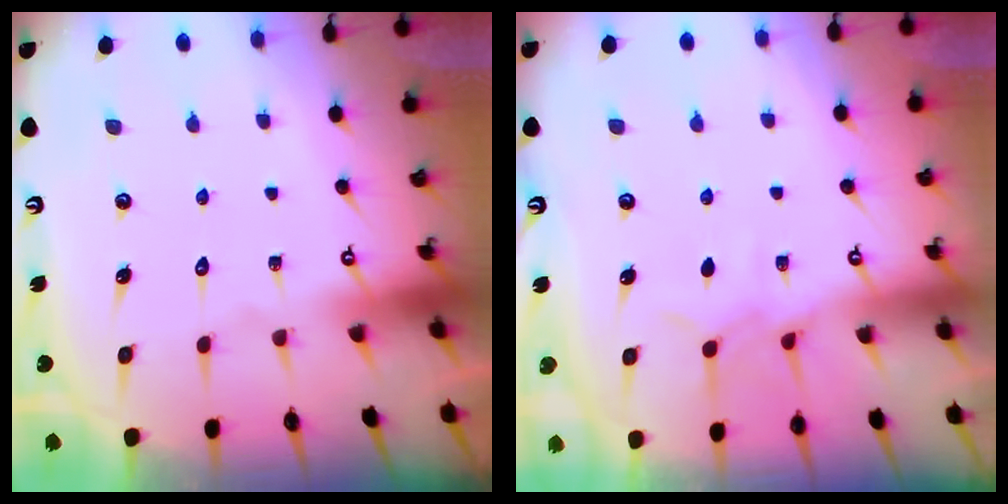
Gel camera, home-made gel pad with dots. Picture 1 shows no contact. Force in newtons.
{"total": 7.2, "press": 7.2, "slide": 0.7}